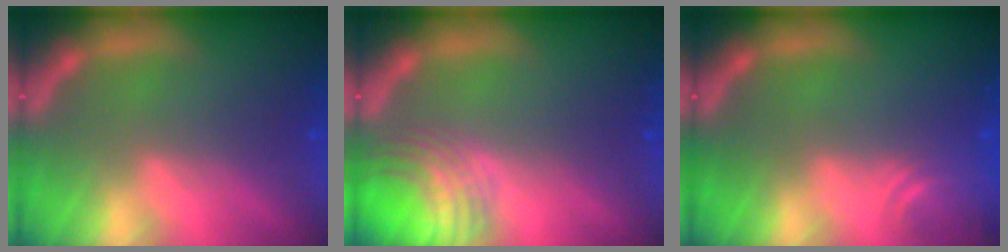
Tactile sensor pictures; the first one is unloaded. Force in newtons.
{"total": 5.5}
{"total": 3.0}